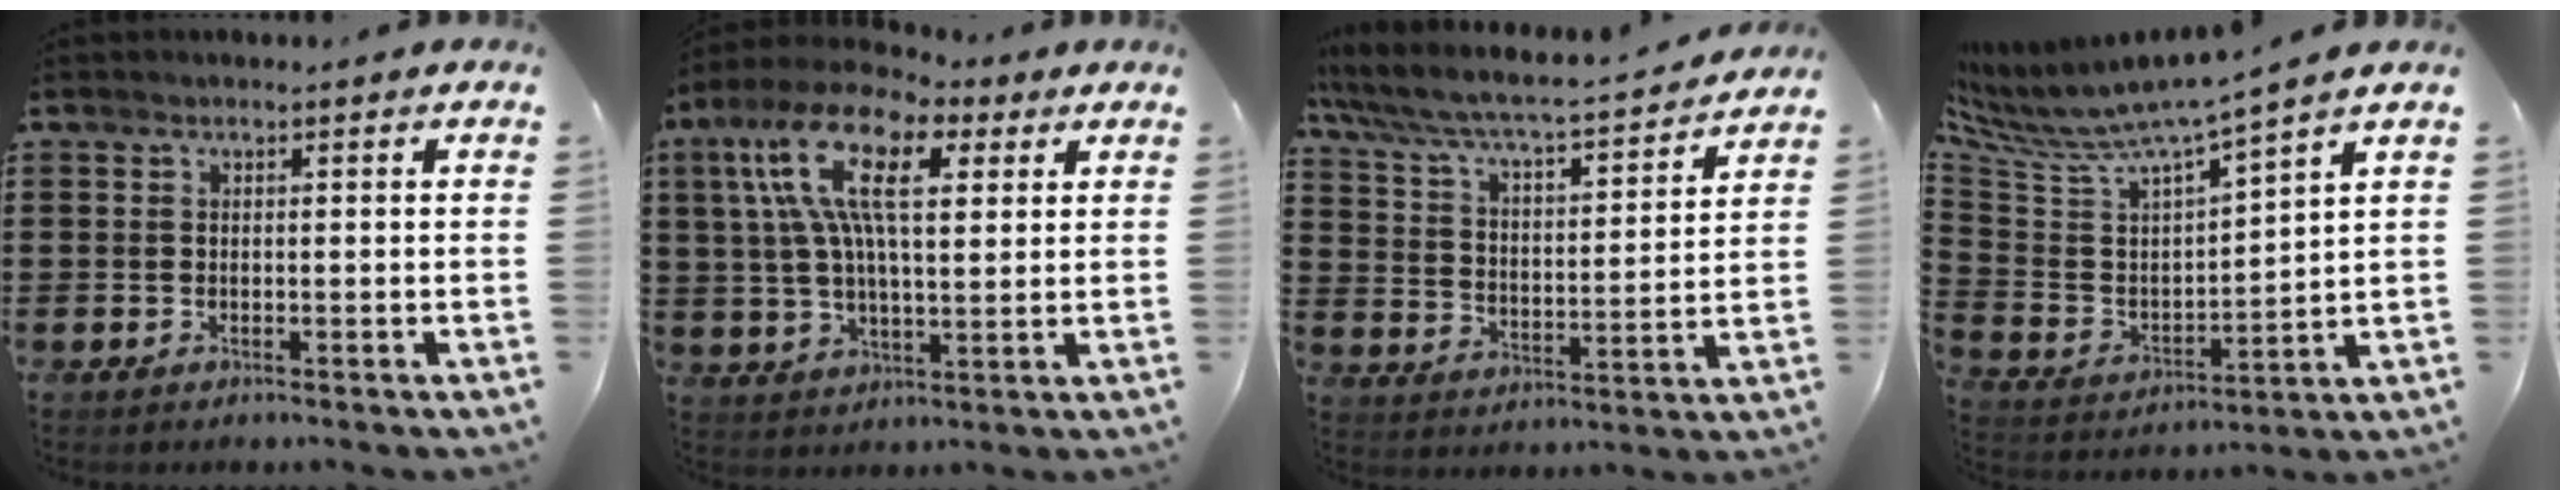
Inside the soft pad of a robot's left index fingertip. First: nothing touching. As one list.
[{"total": 14.6, "force": [6.5, 5.8, 11.7], "torque": [-0.266, -0.010, 0.109]}, {"total": 5.1, "force": [4.6, 0.2, 2.2], "torque": [-0.066, -0.041, 0.068]}, {"total": 5.5, "force": [5.0, 0.2, 2.3], "torque": [-0.073, -0.048, 0.075]}]